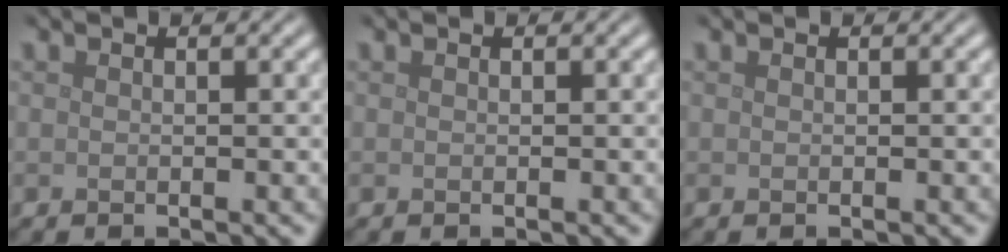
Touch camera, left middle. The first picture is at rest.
{"total": 0.0}
{"total": 0.0}